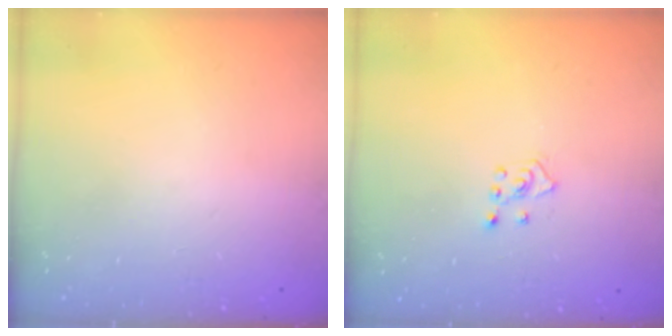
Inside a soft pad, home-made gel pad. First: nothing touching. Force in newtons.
{"total": 4.1, "press": 4.1, "slide": 0.5}